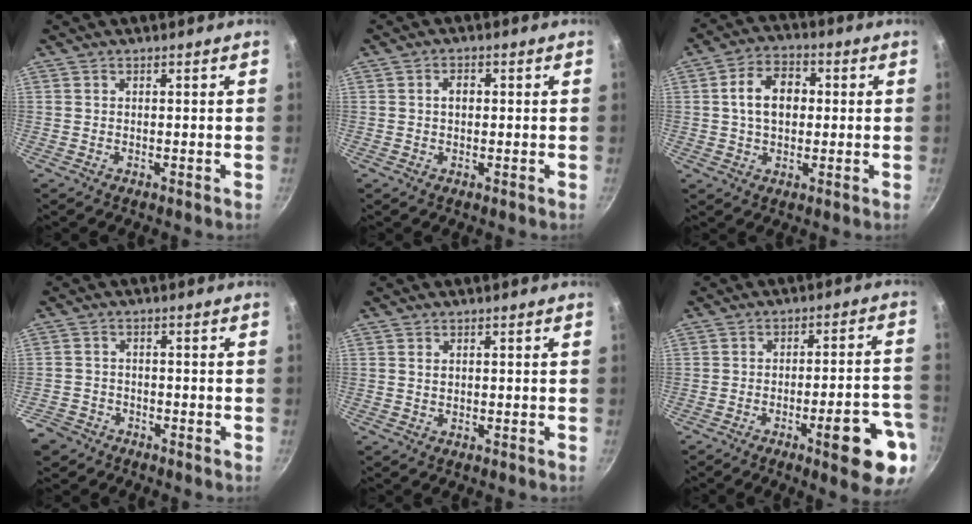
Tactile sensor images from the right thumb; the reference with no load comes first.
{"total": 2.2, "force": [0.2, 1.6, 1.6], "torque": [-0.015, 0.008, 0.002]}
{"total": 9.4, "force": [0.9, 6.5, 6.7], "torque": [-0.089, 0.019, 0.008]}
{"total": 5.4, "force": [-3.6, 3.7, 1.5], "torque": [-0.031, 0.036, -0.064]}
{"total": 1.1, "force": [0.3, 0.8, 0.7], "torque": [-0.011, 0.003, 0.006]}
{"total": 13.9, "force": [-6.3, 3.2, 11.9], "torque": [-0.131, 0.034, -0.079]}